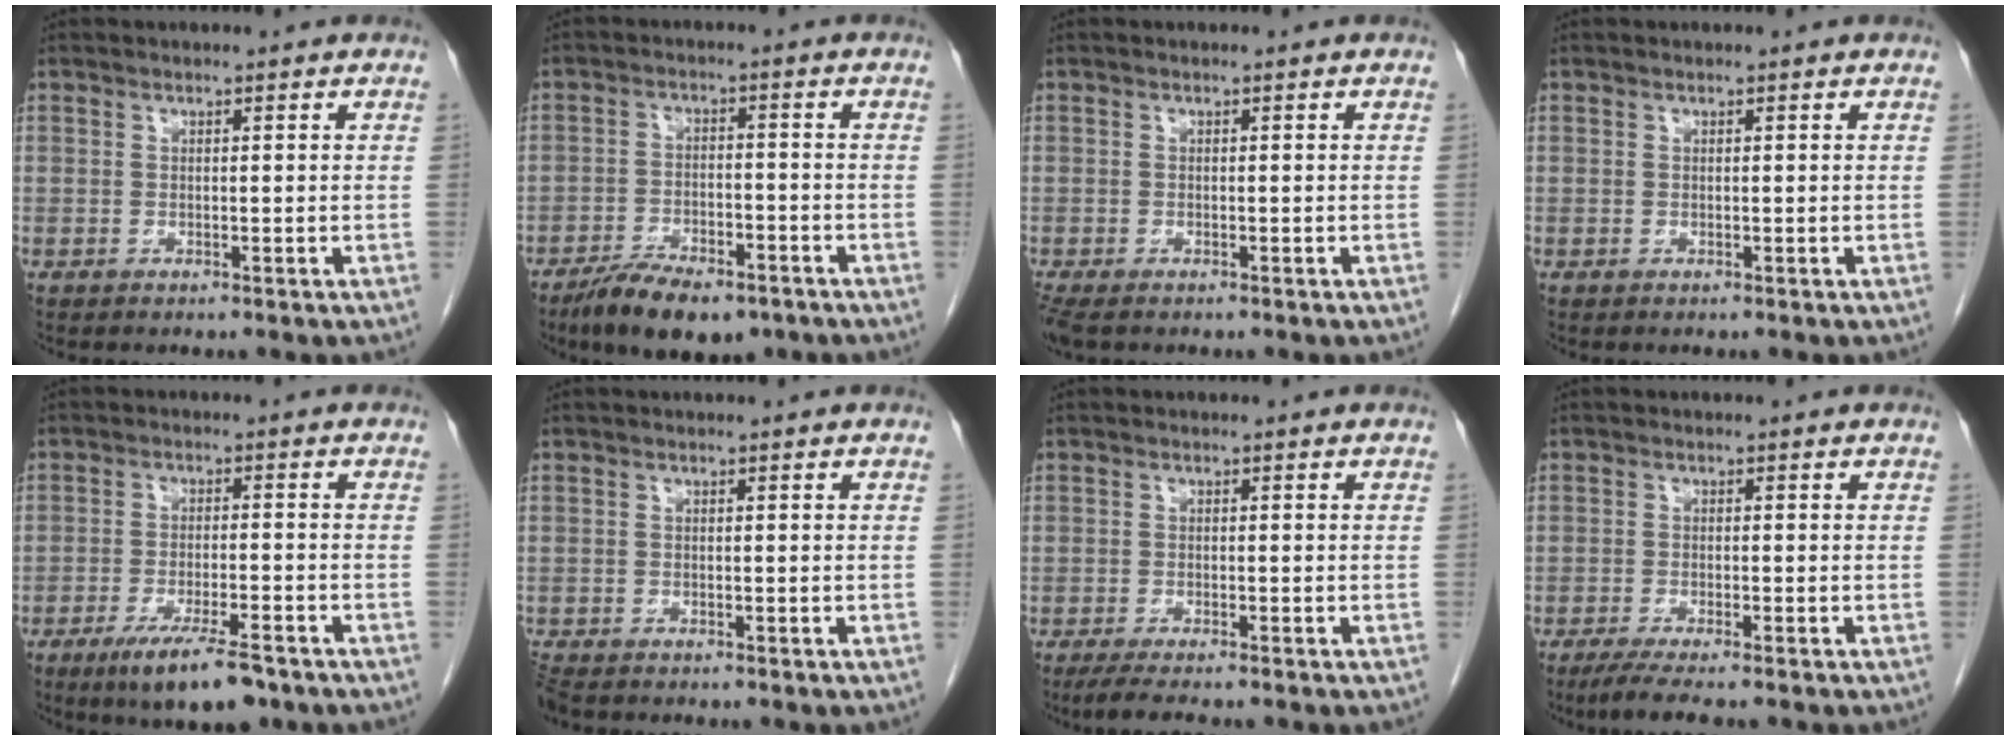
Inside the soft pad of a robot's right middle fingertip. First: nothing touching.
{"total": 9.6, "force": [-7.0, 3.6, 5.6], "torque": [-0.088, -0.007, -0.115]}
{"total": 3.8, "force": [-2.8, 1.6, 2.1], "torque": [-0.047, -0.013, -0.048]}
{"total": 0.0}
{"total": 9.2, "force": [-6.3, 1.7, 6.5], "torque": [-0.108, -0.016, -0.099]}
{"total": 2.7, "force": [-2.3, 0.9, 1.0], "torque": [-0.027, -0.008, -0.042]}
{"total": 4.7, "force": [-3.8, 0.4, 2.7], "torque": [-0.046, -0.011, -0.060]}
{"total": 5.3, "force": [-4.2, 0.1, 3.3], "torque": [-0.054, -0.012, -0.068]}